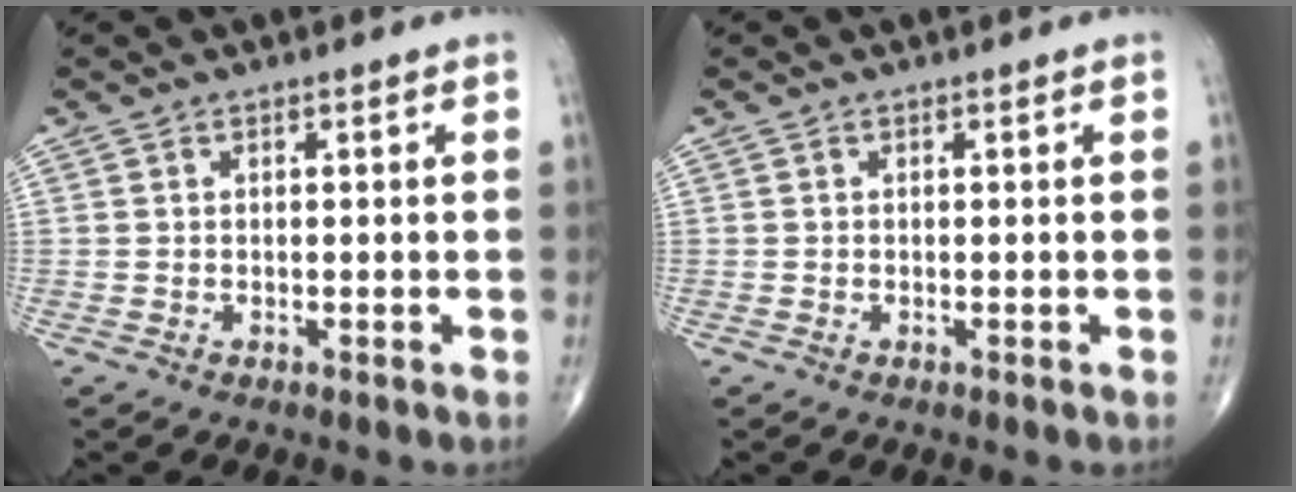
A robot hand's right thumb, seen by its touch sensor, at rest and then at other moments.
{"total": 0.0}